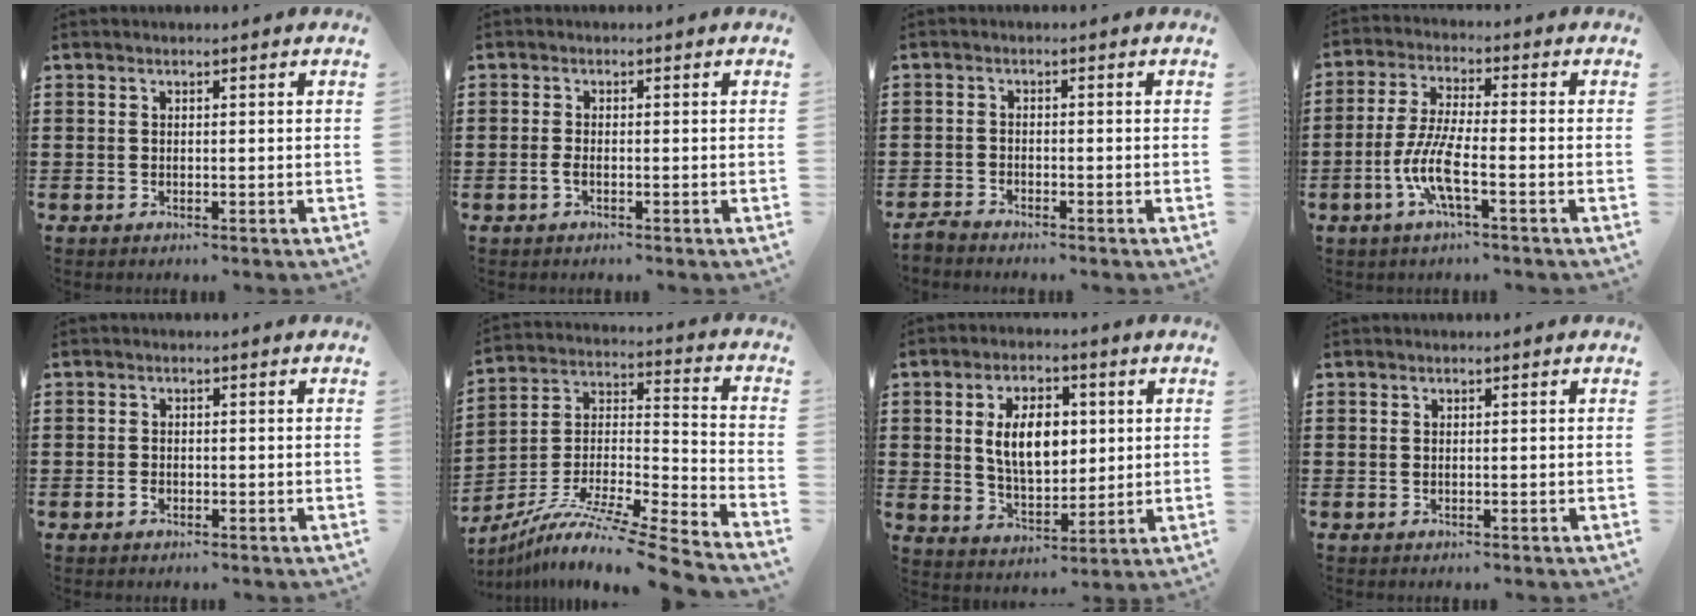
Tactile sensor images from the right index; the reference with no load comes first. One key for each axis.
{"total": 1.3, "fx": -0.5, "fy": 0.4, "fz": 1.1, "tx": -0.030, "ty": -0.005, "tz": -0.010}
{"total": 1.5, "fx": -1.5, "fy": 0.1, "fz": 0.1, "tx": -0.007, "ty": 0.003, "tz": -0.031}
{"total": 7.7, "fx": -3.1, "fy": 1.6, "fz": 6.9, "tx": -0.162, "ty": -0.015, "tz": -0.066}
{"total": 1.0, "fx": -0.6, "fy": 0.7, "fz": 0.5, "tx": -0.011, "ty": -0.002, "tz": -0.010}
{"total": 10.1, "fx": -8.3, "fy": 0.2, "fz": 5.7, "tx": -0.095, "ty": 0.003, "tz": -0.161}
{"total": 8.6, "fx": 1.6, "fy": 4.9, "fz": 6.8, "tx": -0.134, "ty": 0.007, "tz": 0.023}
{"total": 0.0}